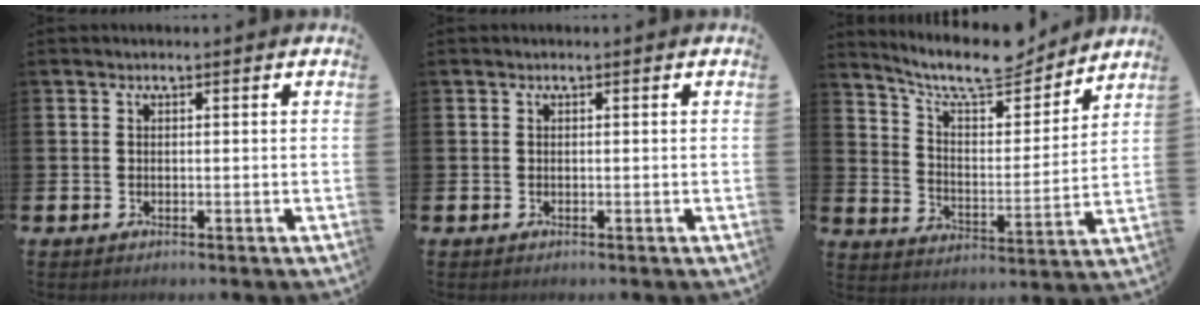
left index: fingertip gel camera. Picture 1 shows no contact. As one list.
[{"total": 0.0}, {"total": 10.4, "force": [9.3, 2.4, 3.8], "torque": [-0.097, -0.060, 0.163]}]